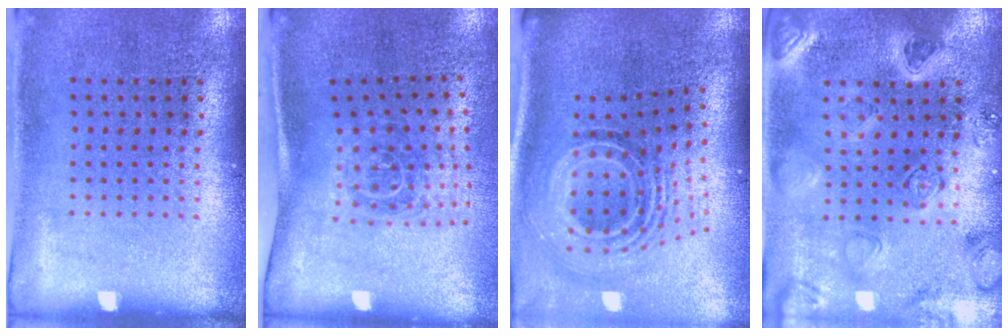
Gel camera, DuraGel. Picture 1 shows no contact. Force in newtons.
{"total": 1.8, "press": 1.2, "slide": 1.4}
{"total": 2.2, "press": 1.6, "slide": 1.6}
{"total": 2.2, "press": 2.2, "slide": 0.4}